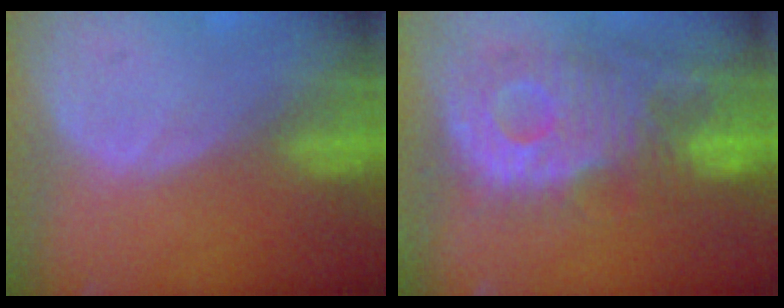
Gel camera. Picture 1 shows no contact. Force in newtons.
{"total": 11.9, "press": 10.7, "slide": 5.2}